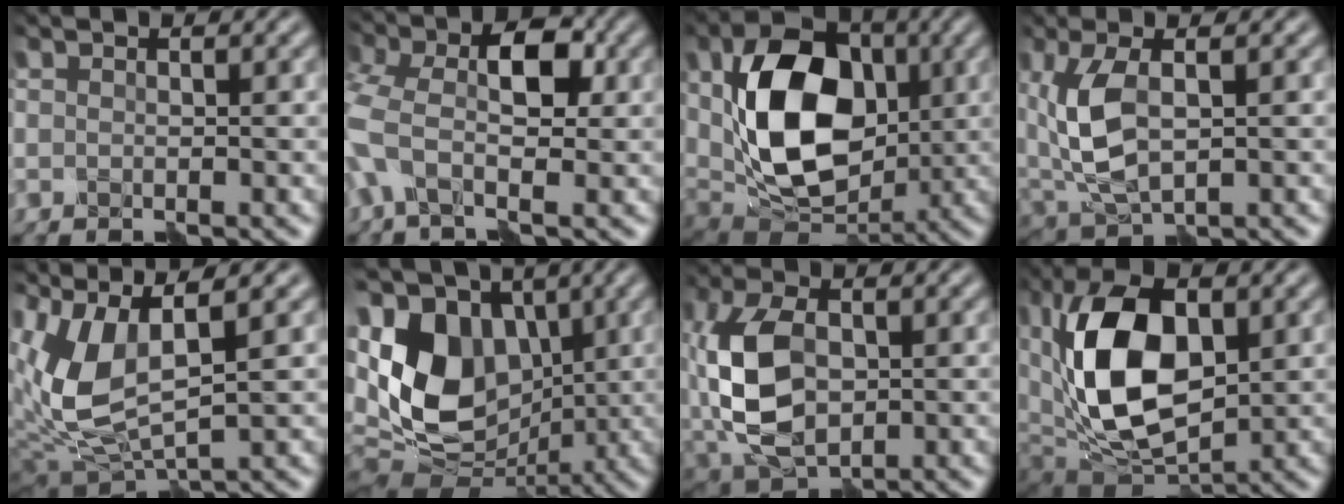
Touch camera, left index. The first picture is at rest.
{"total": 7.2, "force": [-0.2, 4.2, 5.8], "torque": [-0.125, 0.018, -0.019]}
{"total": 12.2, "force": [1.2, 8.3, 8.9], "torque": [-0.158, 0.001, 0.023]}
{"total": 6.6, "force": [0.9, 3.5, 5.6], "torque": [-0.134, 0.004, 0.018]}
{"total": 8.0, "force": [2.5, 3.2, 6.9], "torque": [-0.171, -0.001, 0.053]}
{"total": 10.3, "force": [1.5, 7.1, 7.3], "torque": [-0.145, -0.001, 0.012]}
{"total": 9.0, "force": [-0.3, 5.7, 7.0], "torque": [-0.158, 0.001, -0.005]}
{"total": 11.8, "force": [1.8, 7.2, 9.2], "torque": [-0.165, 0.001, 0.032]}